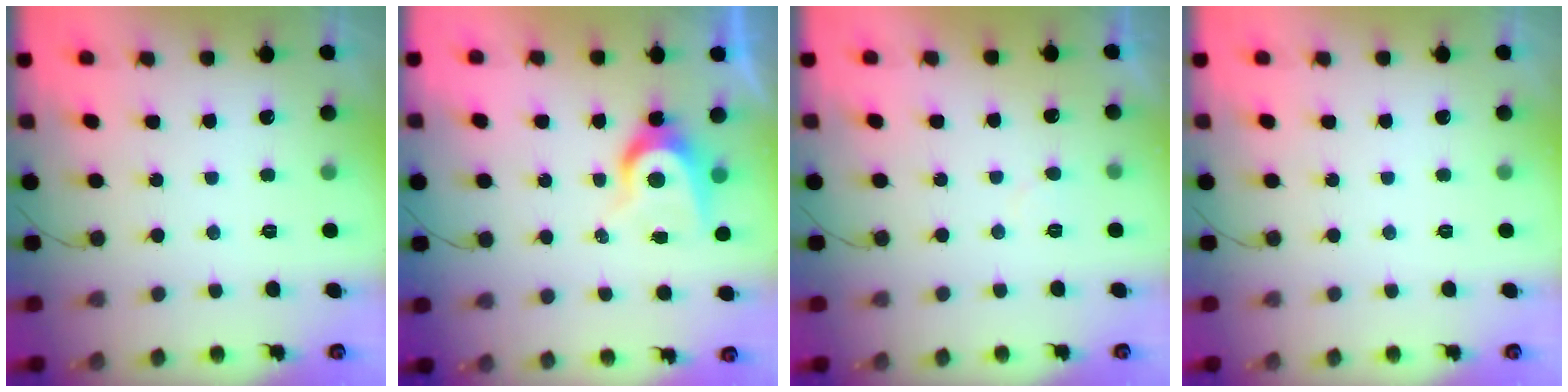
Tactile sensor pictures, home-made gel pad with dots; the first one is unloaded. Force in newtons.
{"total": 7.7, "press": 7.7, "slide": 0.5}
{"total": 3.4, "press": 3.4, "slide": 0.3}
{"total": 0.0}